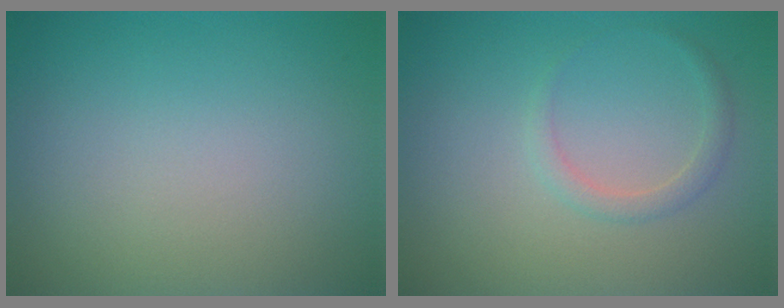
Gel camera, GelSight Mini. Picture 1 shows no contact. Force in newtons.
{"total": 1.3, "press": 1.3, "slide": 0.1}